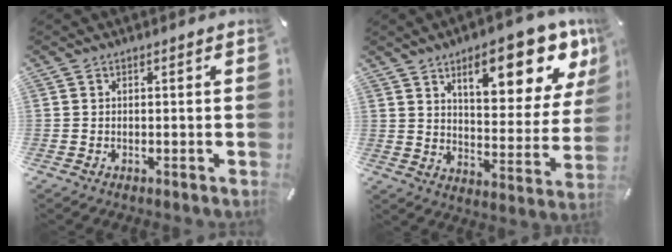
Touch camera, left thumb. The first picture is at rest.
{"total": 17.0, "force": [10.3, 6.5, 11.9], "torque": [-0.151, -0.063, 0.163]}